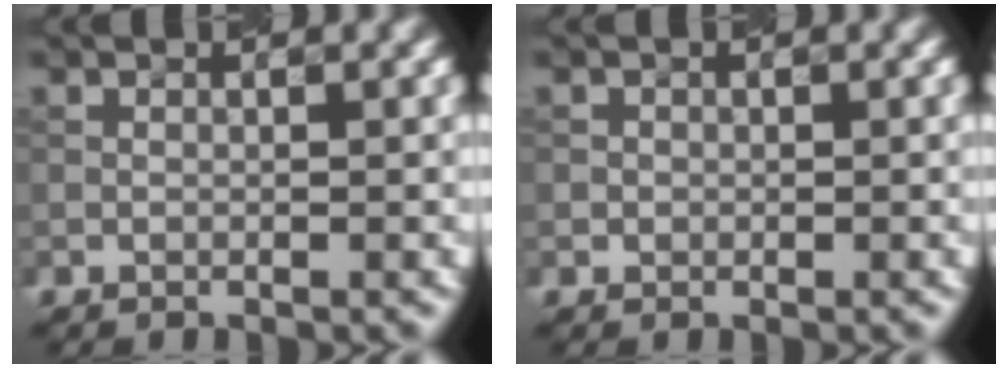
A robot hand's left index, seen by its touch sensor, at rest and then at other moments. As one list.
[{"total": 0.5, "force": [0.0, 0.5, -0.1], "torque": [0.005, 0.001, 0.000]}]